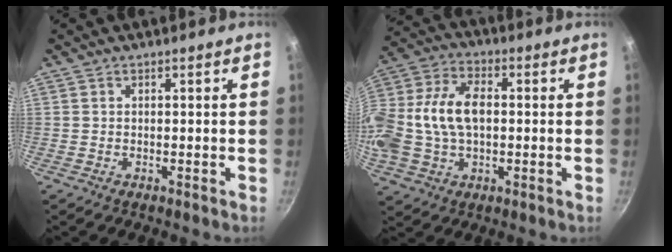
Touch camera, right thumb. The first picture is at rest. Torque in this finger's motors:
{"motor_torque": [0.71, 0.71, 1.58, -0.37, 0.66]}